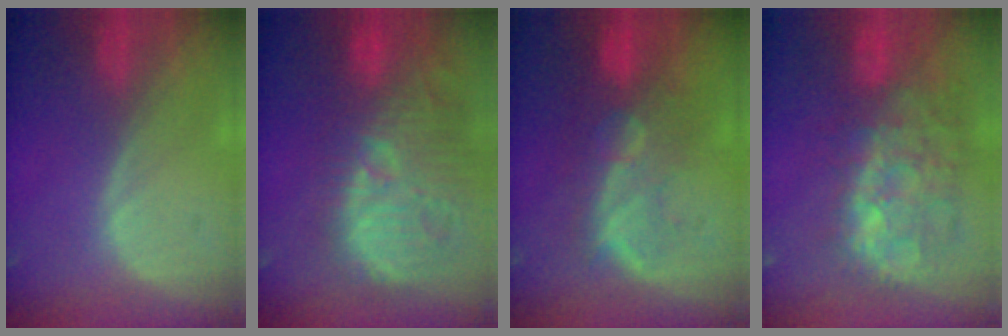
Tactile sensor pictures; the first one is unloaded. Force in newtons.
{"total": 14.0, "press": 12.8, "slide": 5.8}
{"total": 10.0, "press": 8.6, "slide": 5.1}
{"total": 10.7, "press": 10.1, "slide": 3.6}